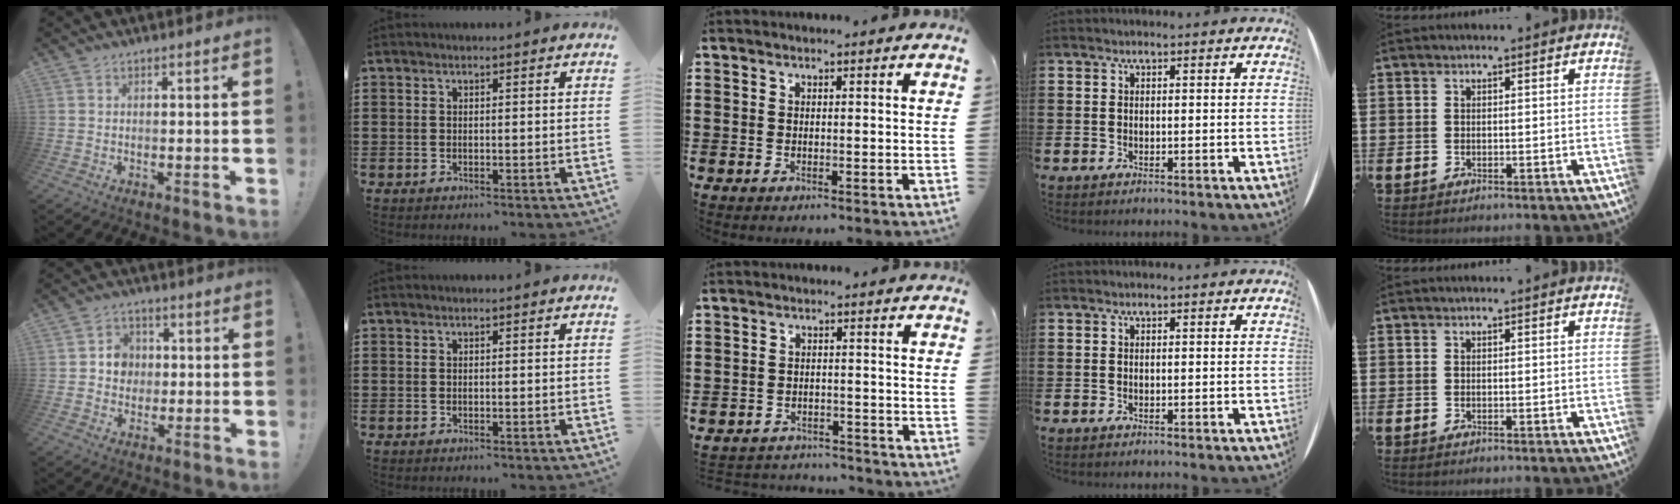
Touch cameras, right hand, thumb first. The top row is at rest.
{"thumb": {"total": 6.5, "force": [0.4, 6.1, 2.2], "torque": [-0.038, 0.009, 0.013]}, "middle": {"total": 3.1, "force": [-3.0, 0.5, -0.4], "torque": [-0.002, 0.000, -0.068]}}